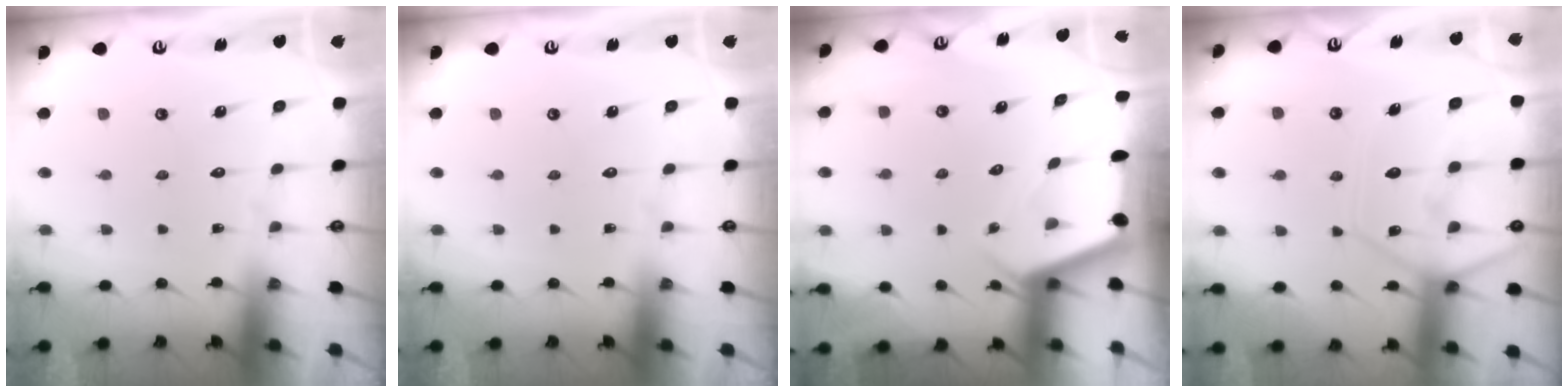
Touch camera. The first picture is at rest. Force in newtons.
{"total": 0.0}
{"total": 2.5, "press": 2.5, "slide": 0.3}
{"total": 12.2, "press": 12.1, "slide": 1.2}